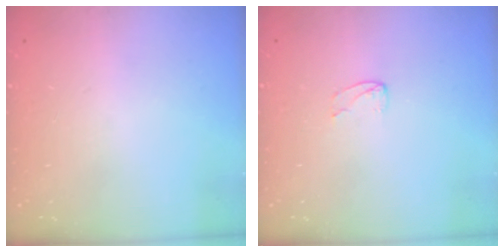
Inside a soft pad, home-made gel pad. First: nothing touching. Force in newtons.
{"total": 2.4, "press": 2.4, "slide": 0.2}